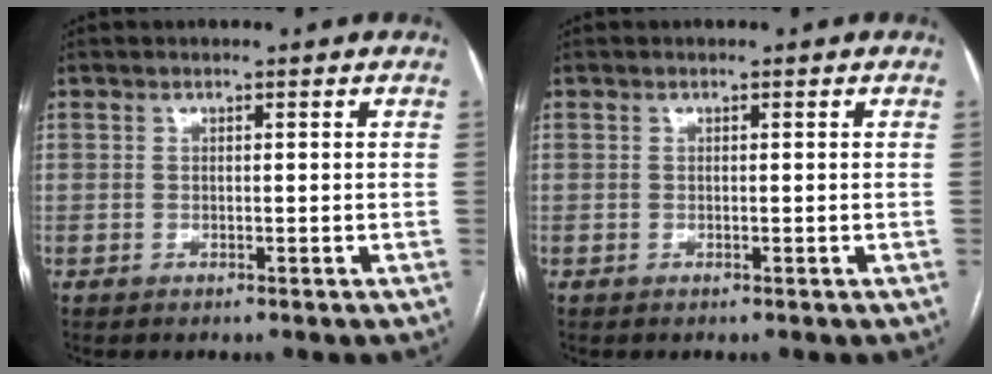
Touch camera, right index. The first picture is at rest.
{"total": 0.0}